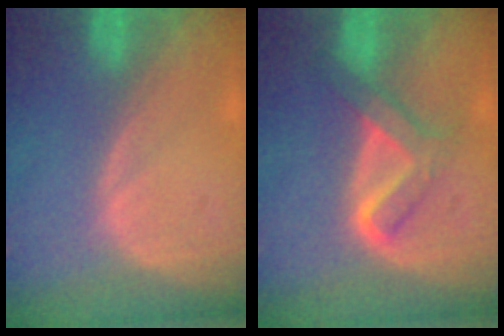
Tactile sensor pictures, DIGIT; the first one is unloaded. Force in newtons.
{"total": 5.2, "press": 5.2, "slide": 0.4}